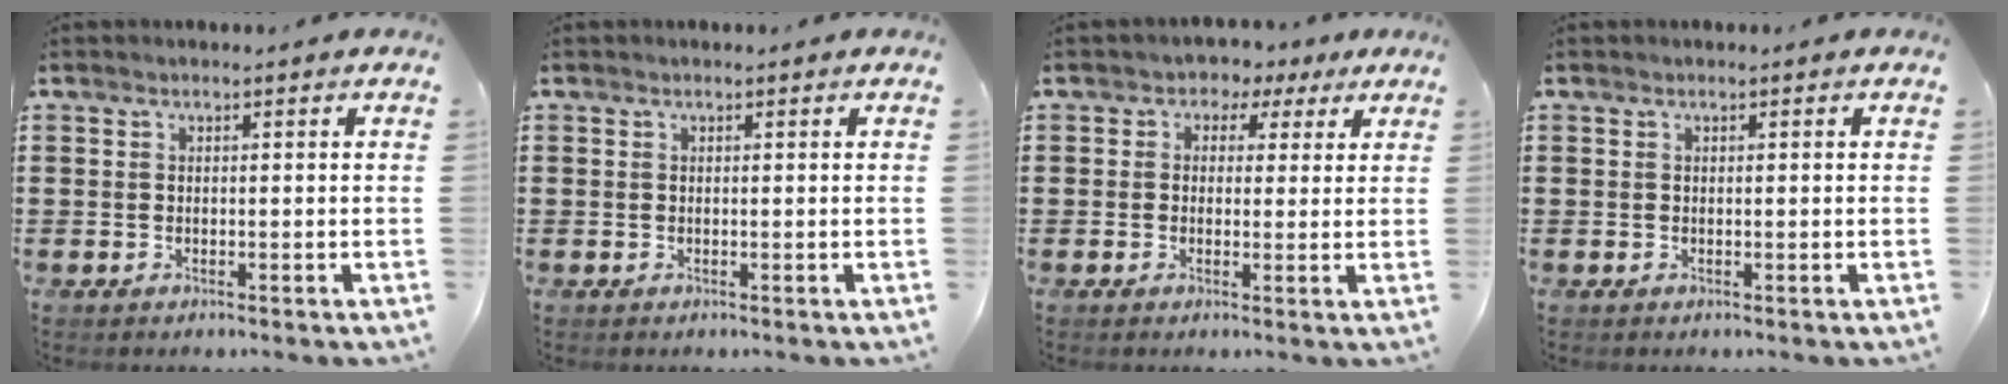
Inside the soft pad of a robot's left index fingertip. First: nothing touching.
{"total": 0.0}
{"total": 2.3, "force": [0.7, 2.2, 0.3], "torque": [-0.013, 0.005, 0.007]}
{"total": 0.0}